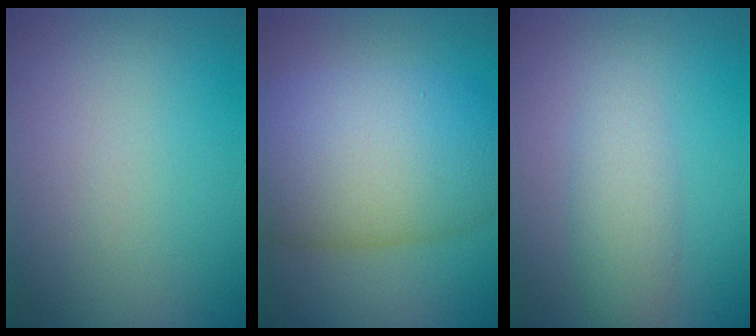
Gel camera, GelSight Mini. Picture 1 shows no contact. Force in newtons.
{"total": 11.1, "press": 11.1, "slide": 0.3}
{"total": 2.7, "press": 2.7, "slide": 0.1}